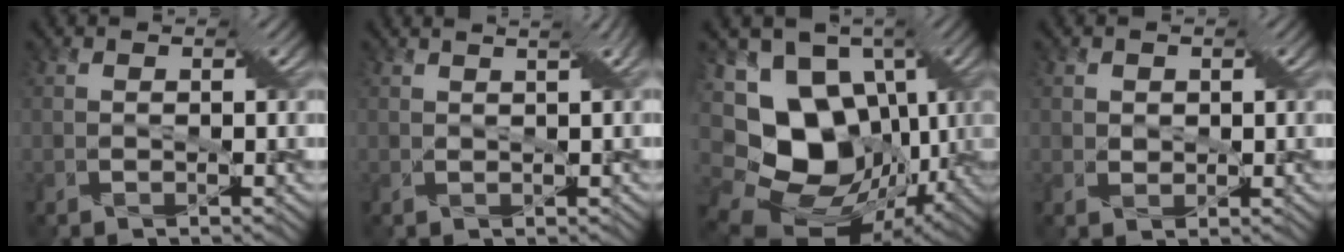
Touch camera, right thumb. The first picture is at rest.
{"total": 2.9, "force": [1.9, 0.0, 2.2], "torque": [-0.031, 0.016, 0.027]}
{"total": 19.0, "force": [-2.9, 14.1, 12.3], "torque": [-0.262, -0.015, -0.036]}
{"total": 2.0, "force": [1.0, 1.5, 0.6], "torque": [-0.020, 0.005, 0.014]}